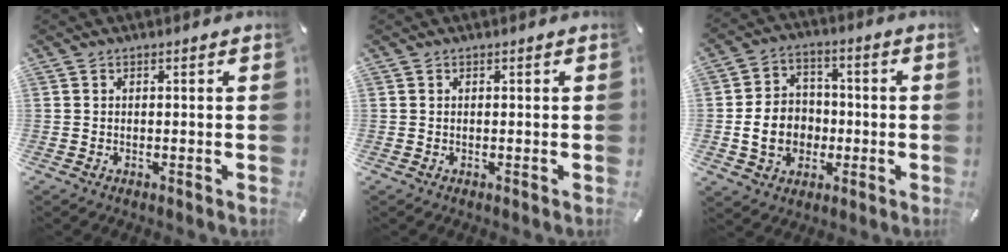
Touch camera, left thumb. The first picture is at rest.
{"total": 0.0}
{"total": 11.0, "force": [-2.0, 9.2, 5.5], "torque": [-0.119, 0.021, -0.035]}